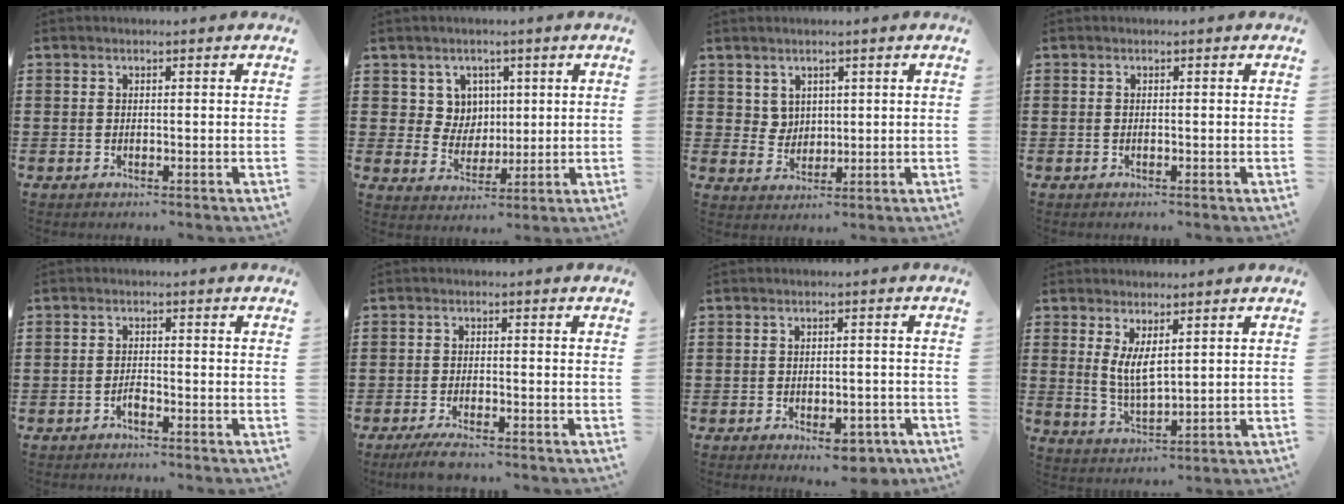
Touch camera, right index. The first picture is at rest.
{"total": 5.5, "force": [2.2, 5.0, 1.0], "torque": [-0.038, 0.012, 0.039]}
{"total": 3.3, "force": [2.1, 2.5, 0.5], "torque": [-0.021, 0.010, 0.040]}
{"total": 0.0}
{"total": 1.4, "force": [-1.1, 0.3, 0.7], "torque": [-0.017, -0.001, -0.022]}
{"total": 2.9, "force": [-2.5, 0.1, 1.4], "torque": [-0.030, -0.004, -0.049]}
{"total": 4.3, "force": [-3.1, 1.4, 2.7], "torque": [-0.038, 0.004, -0.053]}
{"total": 4.7, "force": [1.6, 1.9, 4.0], "torque": [-0.083, 0.003, 0.030]}